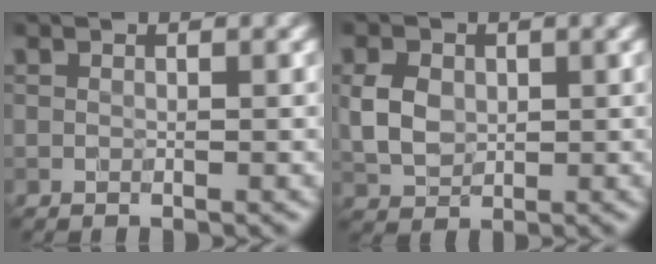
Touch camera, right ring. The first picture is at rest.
{"total": 3.1, "force": [0.5, 2.4, 1.8], "torque": [-0.042, -0.001, 0.007]}